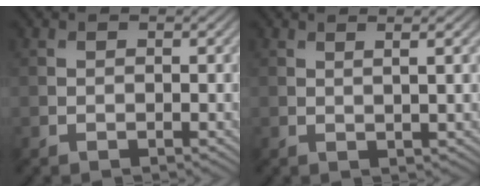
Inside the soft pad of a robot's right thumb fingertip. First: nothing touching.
{"total": 3.4, "force": [1.1, 0.6, 3.2], "torque": [-0.046, 0.014, 0.019]}